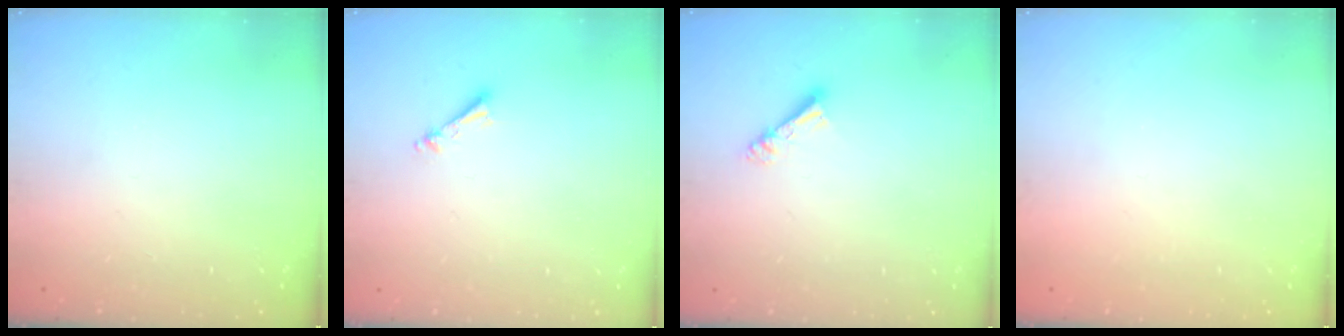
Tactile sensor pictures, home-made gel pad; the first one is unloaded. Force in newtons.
{"total": 3.2, "press": 3.2, "slide": 0.3}
{"total": 4.3, "press": 4.3, "slide": 0.3}
{"total": 1.3, "press": 1.3, "slide": 0.2}